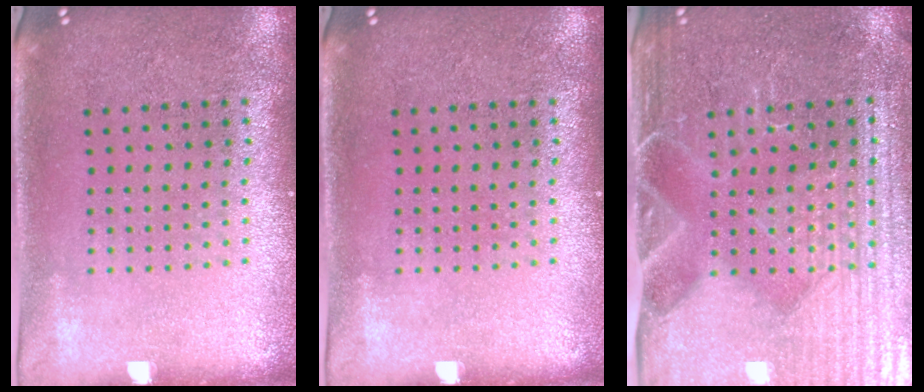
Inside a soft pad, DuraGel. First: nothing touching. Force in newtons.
{"total": 0.0}
{"total": 4.7, "press": 4.4, "slide": 1.8}